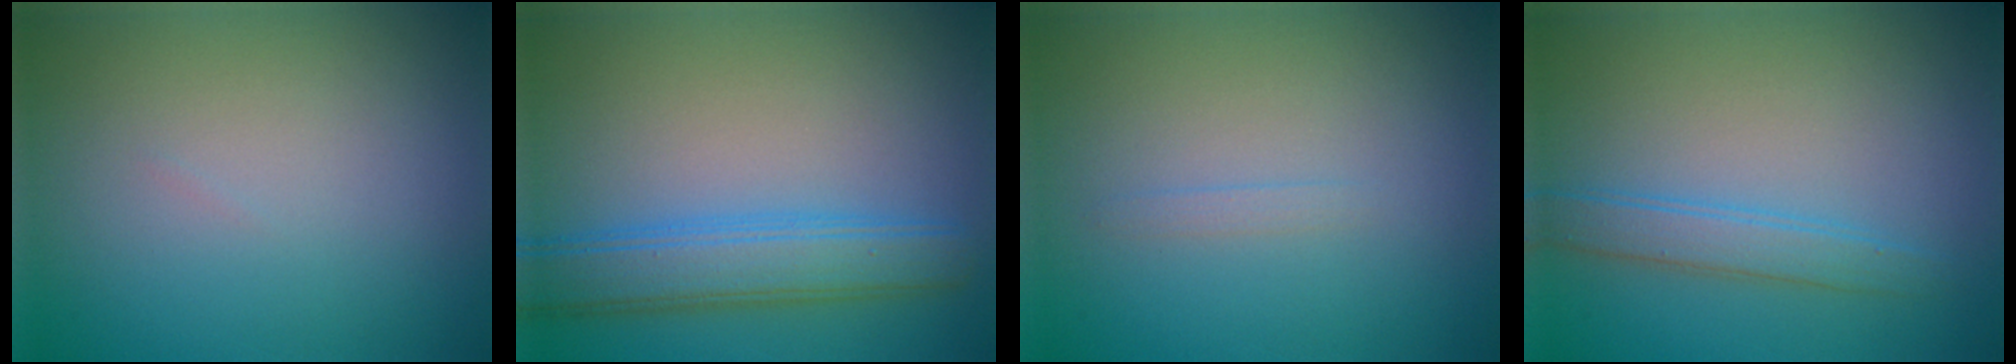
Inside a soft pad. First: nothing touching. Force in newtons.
{"total": 5.2, "press": 5.2, "slide": 0.1}
{"total": 0.6, "press": 0.6, "slide": 0.1}
{"total": 2.5, "press": 2.5, "slide": 0.1}